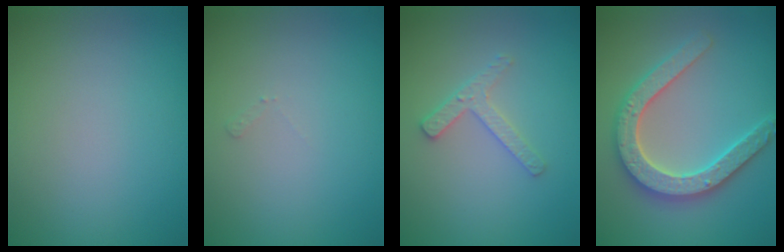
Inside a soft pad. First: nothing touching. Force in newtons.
{"total": 0.5, "press": 0.5, "slide": 0.2}
{"total": 2.3, "press": 2.2, "slide": 0.4}
{"total": 5.2, "press": 5.1, "slide": 1.0}